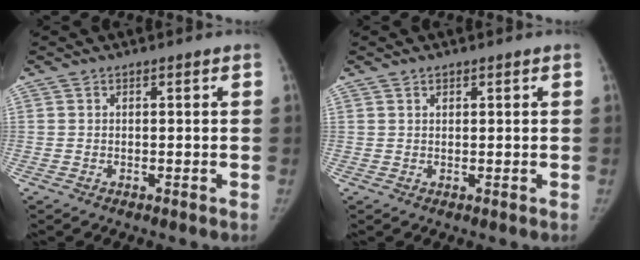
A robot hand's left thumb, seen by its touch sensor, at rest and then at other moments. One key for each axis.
{"total": 0.9, "fx": 0.6, "fy": 0.5, "fz": 0.3, "tx": 0.000, "ty": -0.003, "tz": 0.009}